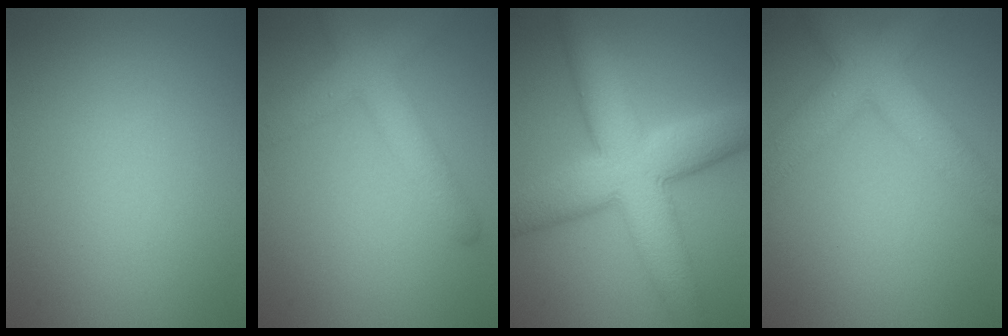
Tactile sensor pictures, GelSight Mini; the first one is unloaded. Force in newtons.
{"total": 4.8, "press": 4.8, "slide": 0.2}
{"total": 10.6, "press": 10.6, "slide": 0.3}
{"total": 7.0, "press": 7.0, "slide": 0.3}